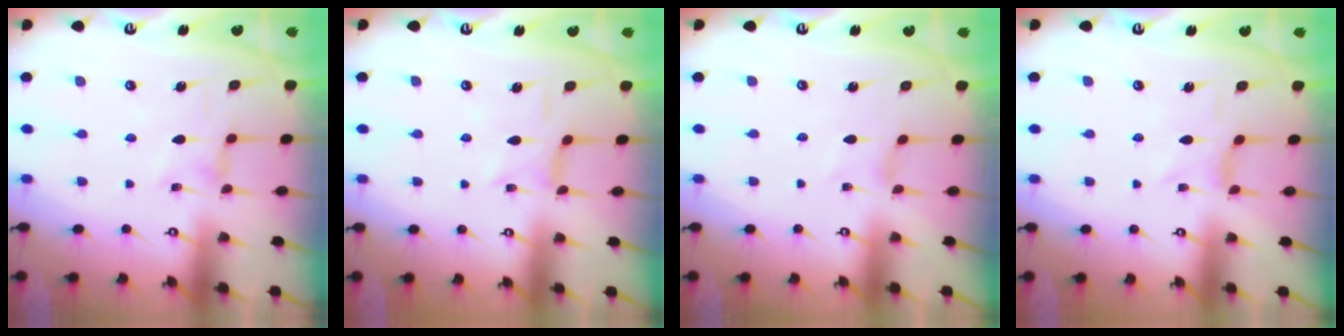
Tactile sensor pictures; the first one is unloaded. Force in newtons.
{"total": 2.2, "press": 2.2, "slide": 0.3}
{"total": 0.0}
{"total": 1.8, "press": 1.7, "slide": 0.4}